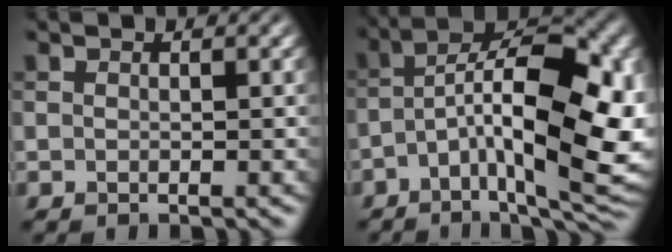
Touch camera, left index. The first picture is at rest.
{"total": 13.8, "force": [-1.9, 5.2, 12.7], "torque": [-0.203, 0.012, -0.030]}